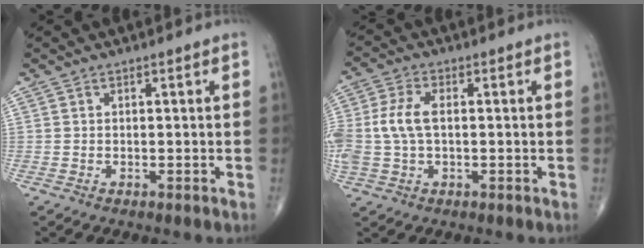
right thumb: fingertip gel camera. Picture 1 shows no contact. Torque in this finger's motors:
{"motor_torque": [0.96, 1.15, 1.01, -0.21, 0.35]}